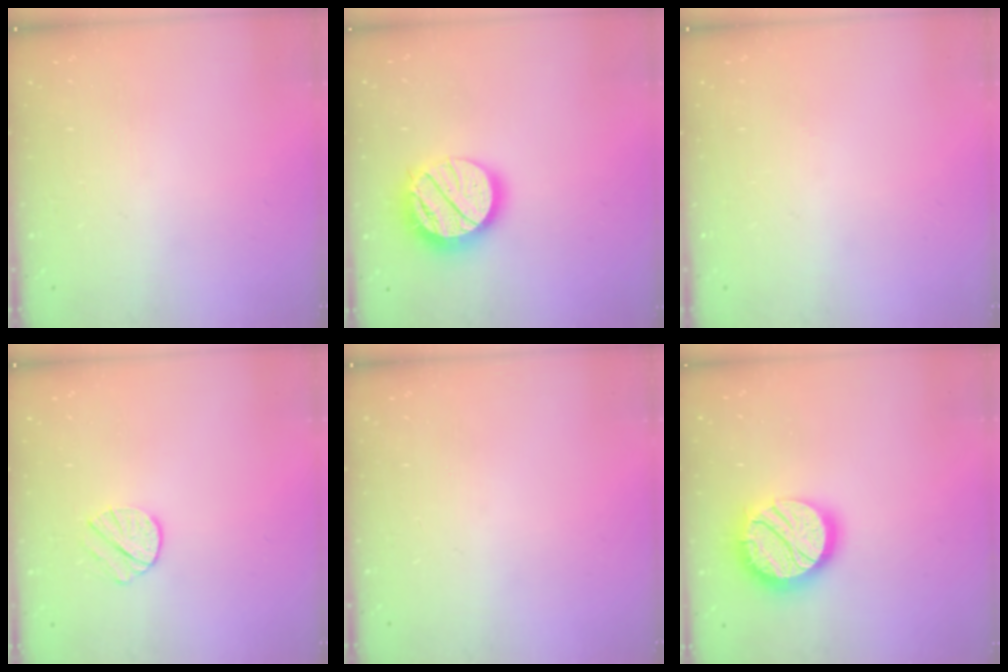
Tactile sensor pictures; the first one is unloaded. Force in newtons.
{"total": 17.3, "press": 17.2, "slide": 1.4}
{"total": 0.0}
{"total": 7.4, "press": 7.4, "slide": 0.6}
{"total": 0.0}
{"total": 18.0, "press": 18.0, "slide": 1.2}